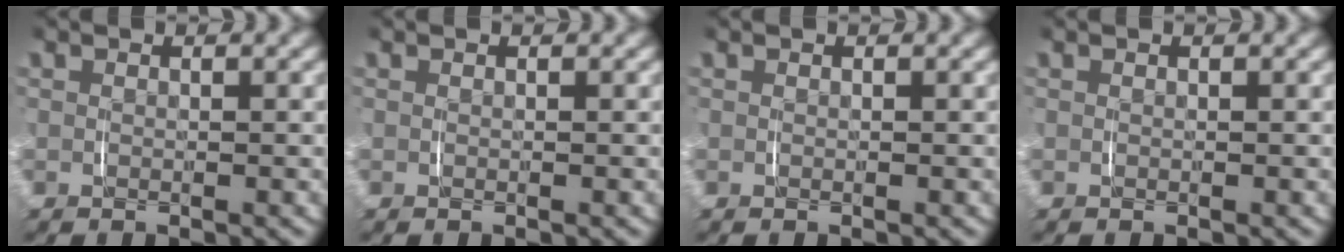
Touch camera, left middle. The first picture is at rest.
{"total": 0.0}
{"total": 0.0}
{"total": 0.0}